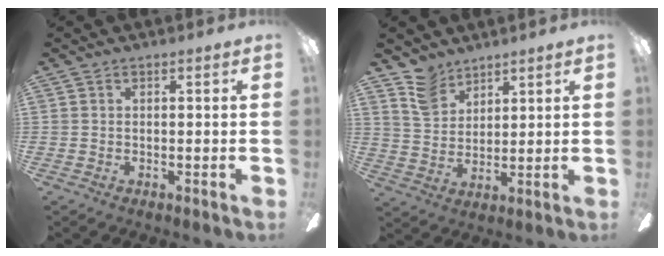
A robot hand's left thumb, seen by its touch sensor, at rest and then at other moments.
{"total": 8.2, "force": [6.4, 4.6, 2.3], "torque": [-0.053, -0.025, 0.125]}